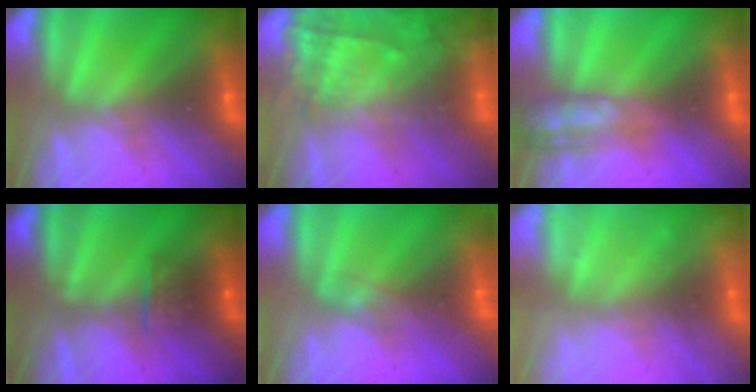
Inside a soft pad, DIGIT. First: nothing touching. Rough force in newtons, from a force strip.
{"total": 5.8}
{"total": 2.9}
{"total": 2.6}
{"total": 2.8}
{"total": 2.4}